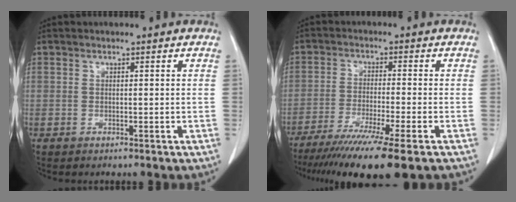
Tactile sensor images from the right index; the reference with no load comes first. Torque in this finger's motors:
{"motor_torque": [1.65, -0.49, 0.74, 0.21]}